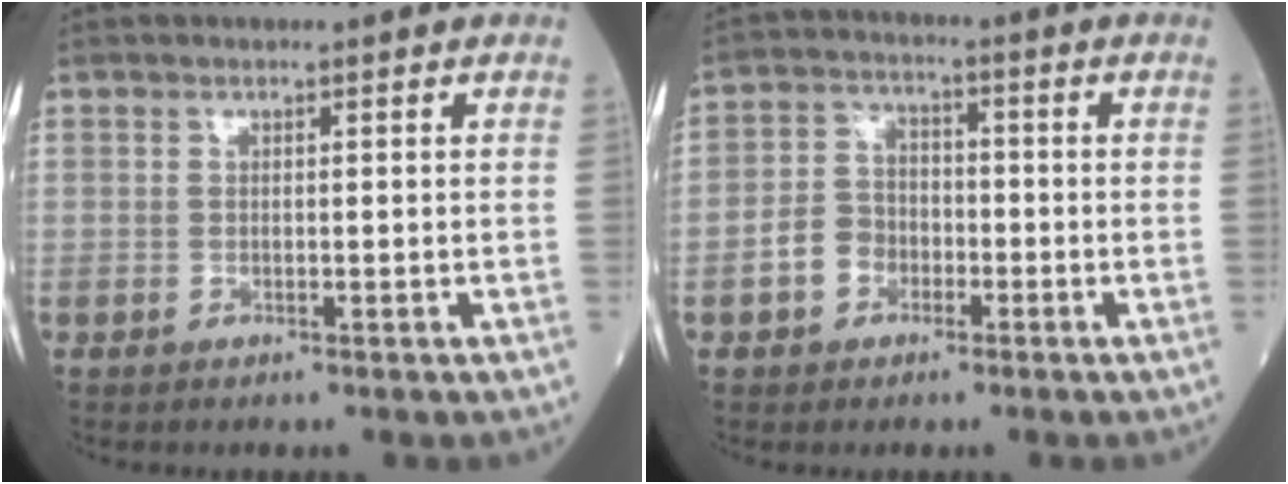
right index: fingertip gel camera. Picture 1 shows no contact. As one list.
[{"total": 5.6, "force": [-2.2, 4.5, 2.5], "torque": [-0.053, 0.019, -0.042]}]